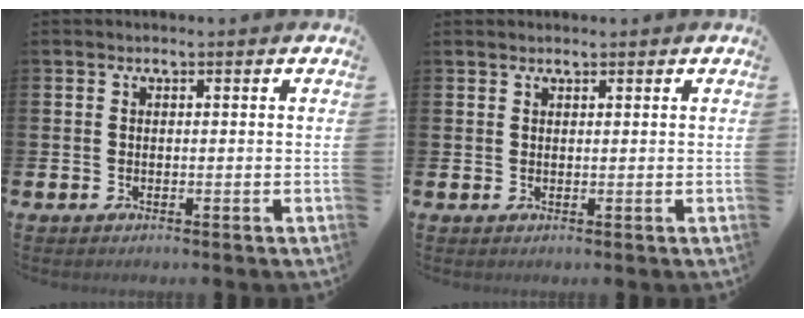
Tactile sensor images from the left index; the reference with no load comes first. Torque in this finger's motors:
{"motor_torque": [-0.03, -2.11, -0.46, -0.05]}